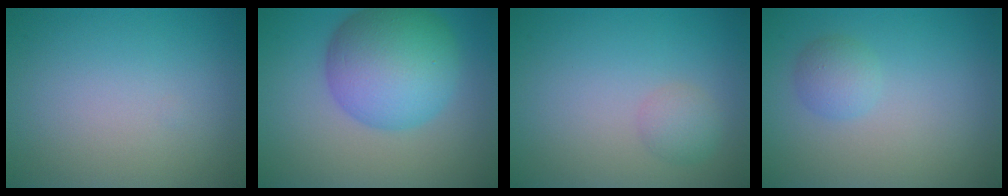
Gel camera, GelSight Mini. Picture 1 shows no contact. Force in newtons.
{"total": 9.2, "press": 9.2, "slide": 0.2}
{"total": 1.6, "press": 1.6, "slide": 0.1}
{"total": 1.7, "press": 1.7, "slide": 0.2}